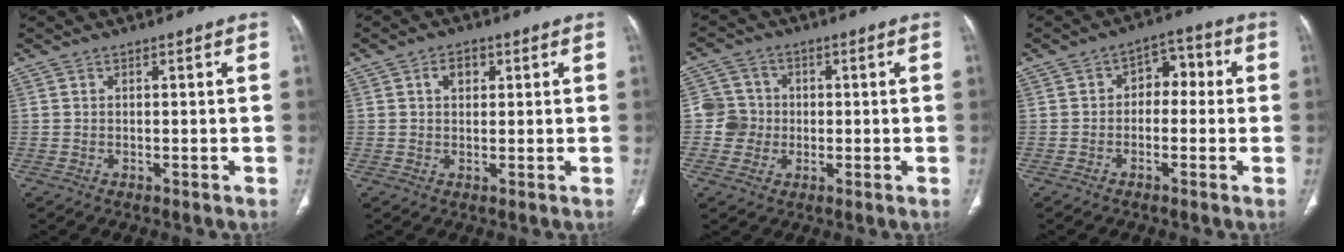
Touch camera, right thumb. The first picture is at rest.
{"total": 3.3, "force": [1.2, 2.3, 2.0], "torque": [-0.022, 0.002, 0.018]}
{"total": 5.8, "force": [-0.5, 5.8, 0.7], "torque": [0.017, 0.012, -0.016]}
{"total": 5.8, "force": [-0.1, 4.1, 4.1], "torque": [-0.023, 0.029, -0.016]}